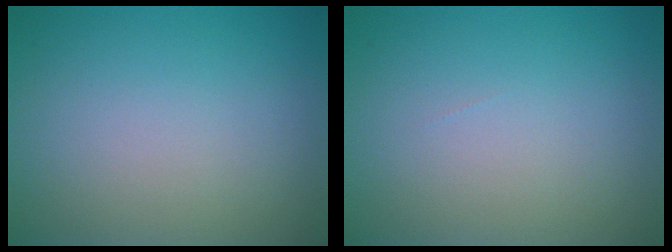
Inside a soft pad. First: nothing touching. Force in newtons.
{"total": 0.0}